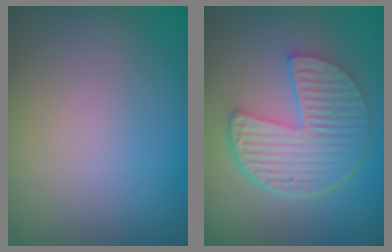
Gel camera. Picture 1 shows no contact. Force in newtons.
{"total": 6.4, "press": 4.8, "slide": 4.2}